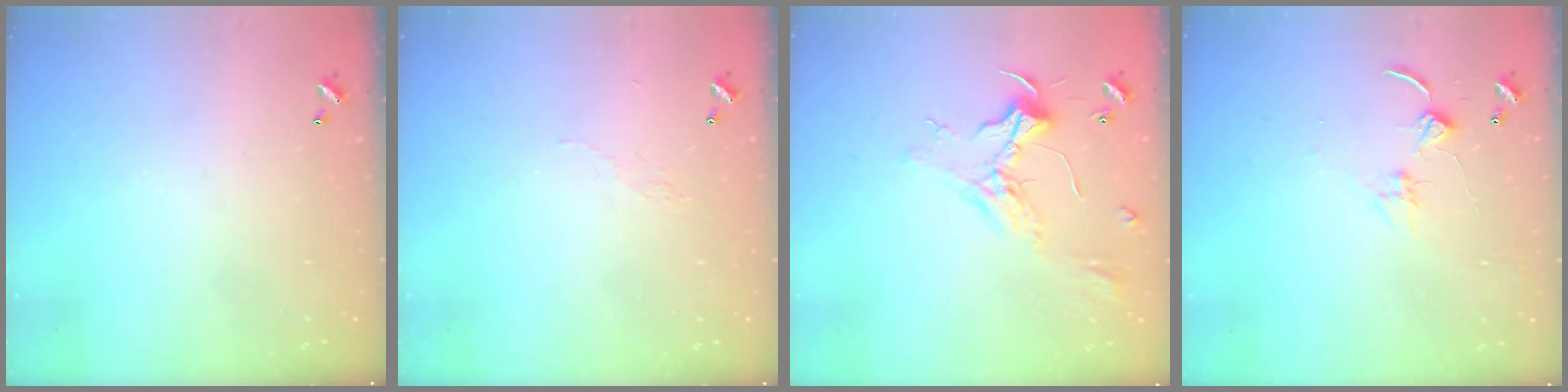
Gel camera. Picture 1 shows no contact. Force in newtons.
{"total": 2.9, "press": 2.9, "slide": 0.5}
{"total": 2.3, "press": 2.1, "slide": 0.9}
{"total": 2.4, "press": 2.3, "slide": 0.4}